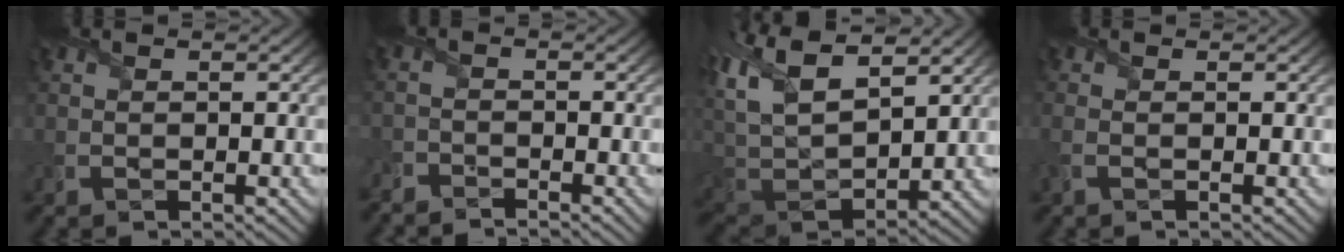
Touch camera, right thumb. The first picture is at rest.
{"total": 2.6, "force": [-2.6, 0.0, -0.2], "torque": [0.005, -0.006, -0.063]}
{"total": 14.8, "force": [6.2, 7.8, 11.0], "torque": [-0.270, 0.017, 0.114]}
{"total": 1.5, "force": [-0.3, 0.9, 1.2], "torque": [-0.032, -0.001, -0.005]}